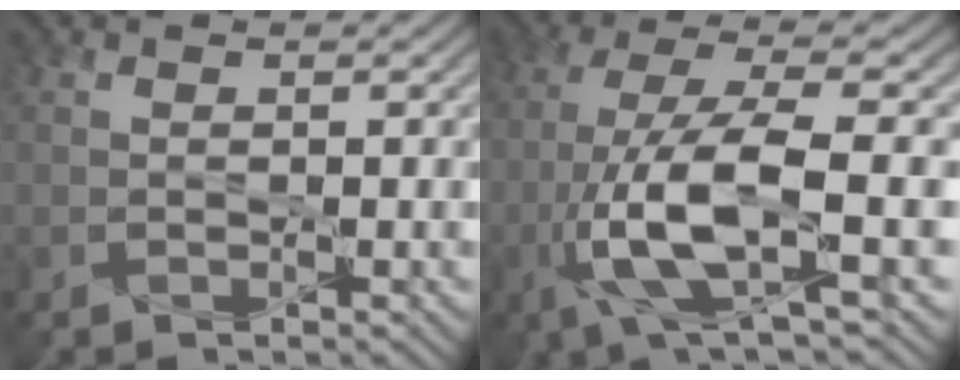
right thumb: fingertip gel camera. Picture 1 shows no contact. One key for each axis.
{"total": 11.1, "fx": -3.2, "fy": 3.2, "fz": 10.2, "tx": -0.210, "ty": -0.004, "tz": -0.068}